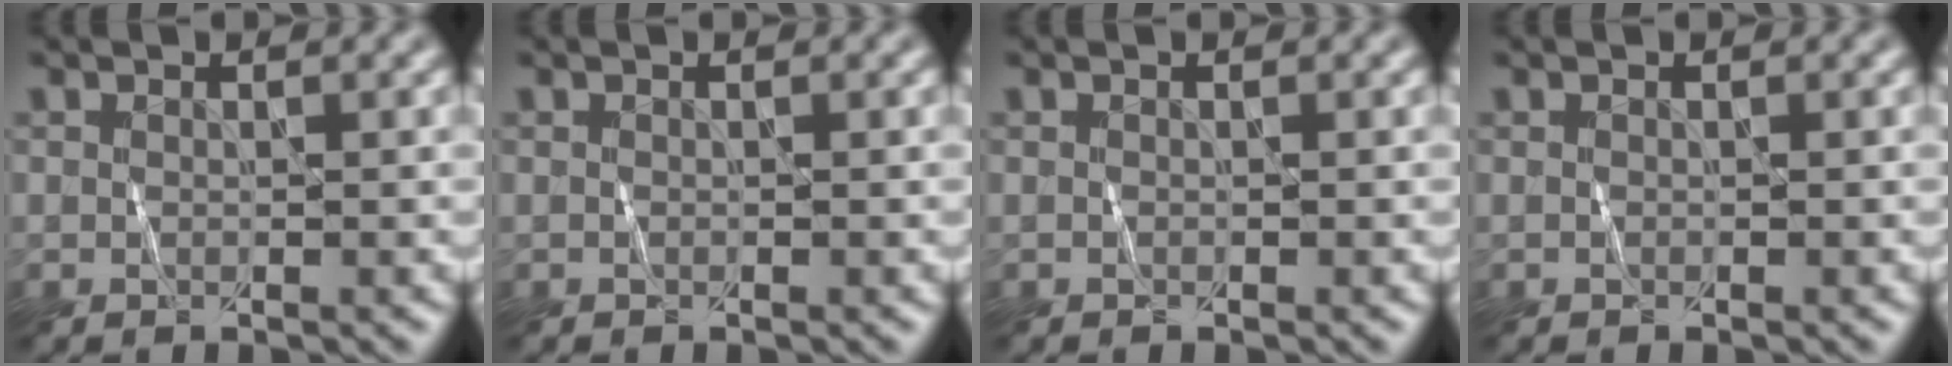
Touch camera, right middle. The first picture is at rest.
{"total": 0.0}
{"total": 0.0}
{"total": 0.0}